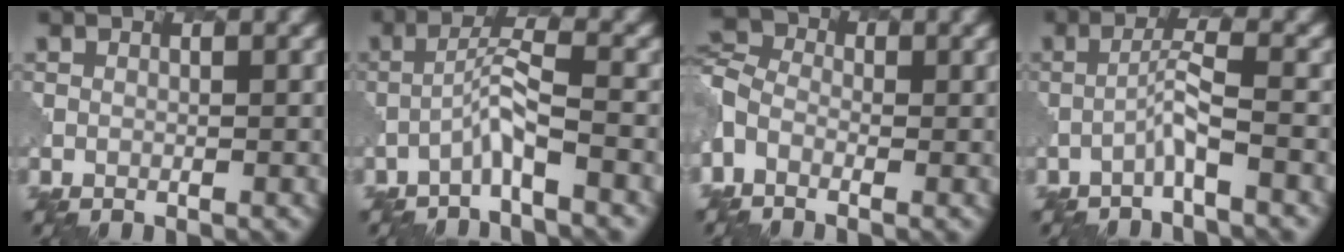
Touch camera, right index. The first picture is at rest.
{"total": 2.7, "force": [-1.7, 0.0, 2.1], "torque": [-0.044, 0.014, -0.039]}
{"total": 3.6, "force": [-1.5, 2.4, 2.1], "torque": [-0.049, 0.000, -0.037]}
{"total": 2.1, "force": [-1.2, -0.2, 1.7], "torque": [-0.036, 0.013, -0.029]}